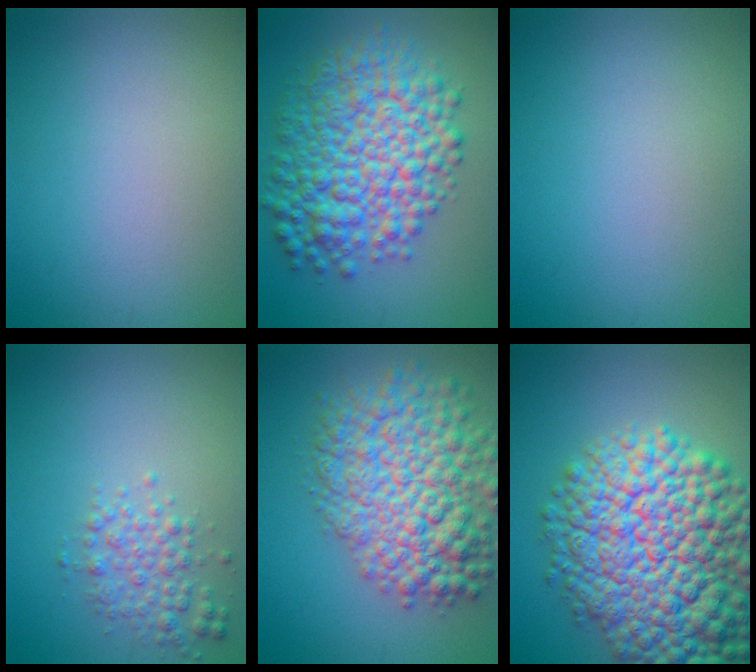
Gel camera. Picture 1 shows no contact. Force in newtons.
{"total": 10.0, "press": 10.0, "slide": 0.1}
{"total": 0.0}
{"total": 2.5, "press": 2.5, "slide": 0.0}
{"total": 9.8, "press": 9.8, "slide": 0.4}
{"total": 15.2, "press": 15.2, "slide": 0.6}